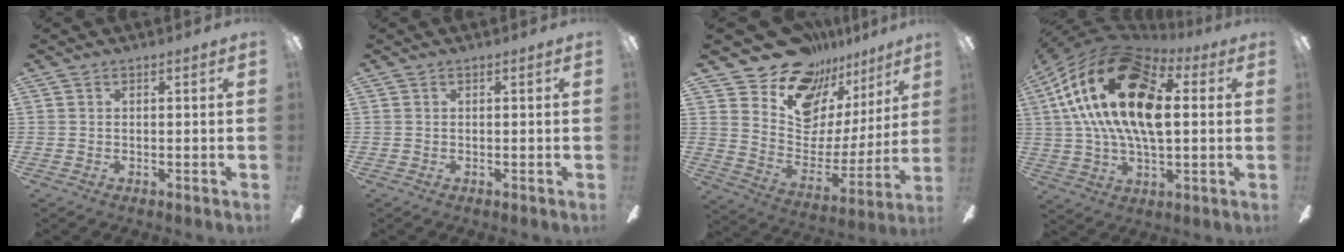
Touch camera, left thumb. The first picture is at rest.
{"total": 0.0}
{"total": 14.0, "force": [11.7, 7.3, 2.7], "torque": [-0.064, -0.116, 0.209]}
{"total": 26.1, "force": [7.2, 13.9, 21.0], "torque": [-0.414, -0.019, 0.119]}